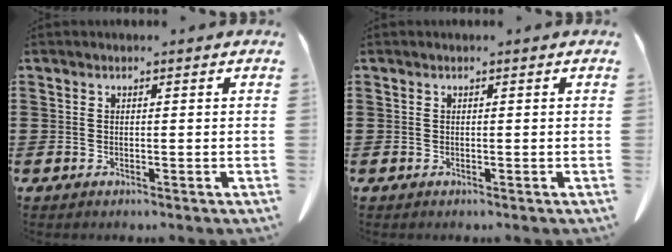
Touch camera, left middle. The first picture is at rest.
{"total": 0.0}